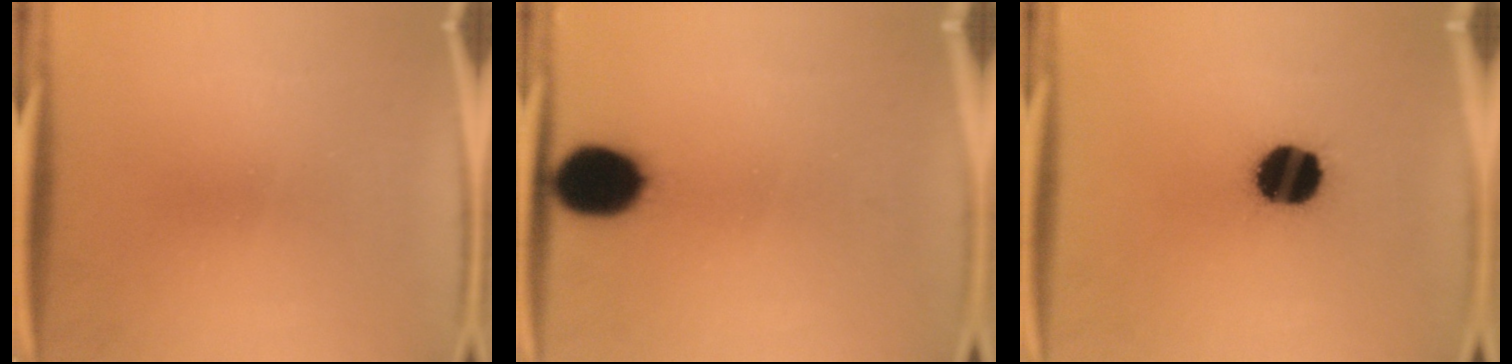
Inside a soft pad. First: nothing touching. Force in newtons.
{"total": 11.3}
{"total": 14.7}